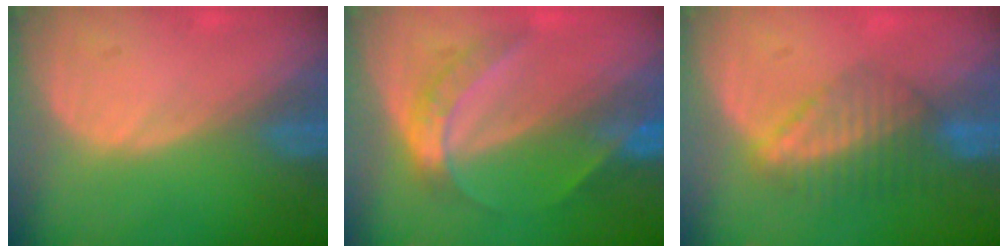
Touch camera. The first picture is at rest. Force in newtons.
{"total": 6.2, "press": 5.3, "slide": 3.2}
{"total": 6.6, "press": 5.9, "slide": 2.8}